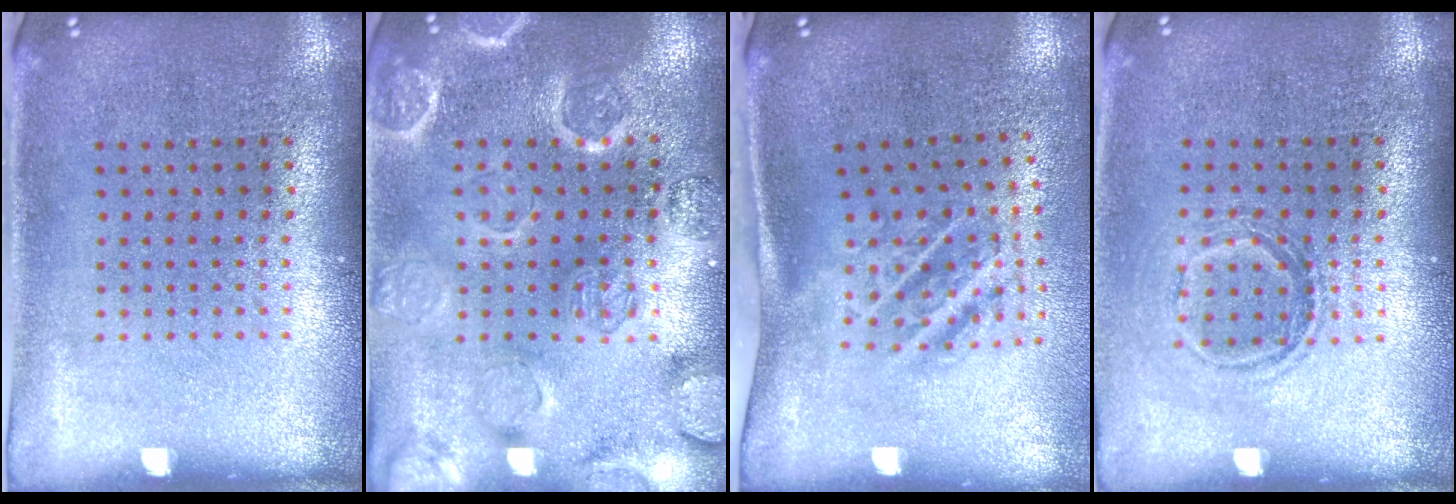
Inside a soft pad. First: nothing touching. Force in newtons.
{"total": 3.1, "press": 3.0, "slide": 0.6}
{"total": 1.8, "press": 1.1, "slide": 1.4}
{"total": 1.2, "press": 1.1, "slide": 0.5}